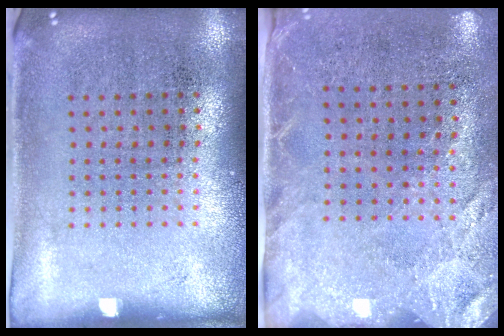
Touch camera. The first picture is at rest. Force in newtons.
{"total": 2.6, "press": 2.0, "slide": 1.6}